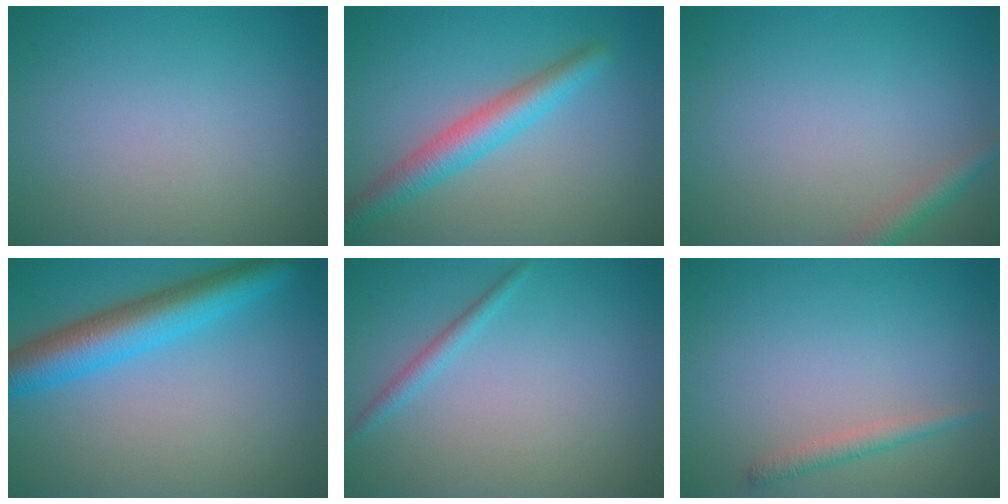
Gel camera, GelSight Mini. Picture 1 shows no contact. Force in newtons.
{"total": 3.9, "press": 3.9, "slide": 0.1}
{"total": 1.9, "press": 1.9, "slide": 0.1}
{"total": 6.2, "press": 6.2, "slide": 0.2}
{"total": 1.4, "press": 1.4, "slide": 0.1}
{"total": 1.4, "press": 1.4, "slide": 0.1}